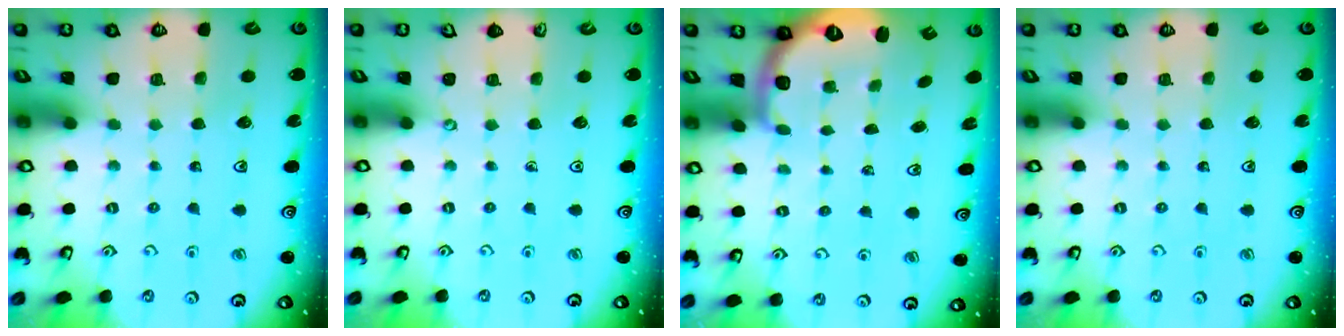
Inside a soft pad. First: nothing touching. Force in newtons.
{"total": 0.0}
{"total": 2.7, "press": 1.7, "slide": 2.0}
{"total": 0.0}